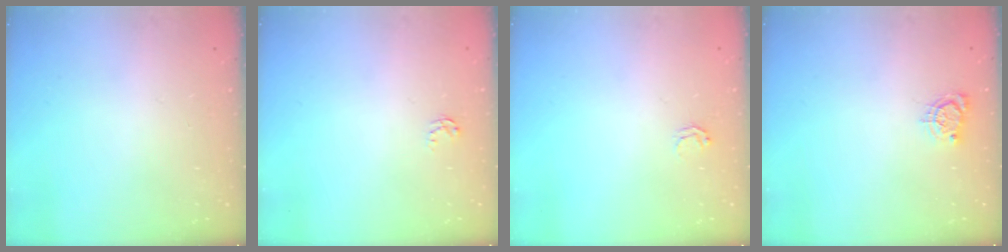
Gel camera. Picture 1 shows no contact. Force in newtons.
{"total": 2.6, "press": 2.6, "slide": 0.4}
{"total": 2.5, "press": 2.5, "slide": 0.2}
{"total": 4.5, "press": 4.4, "slide": 0.5}